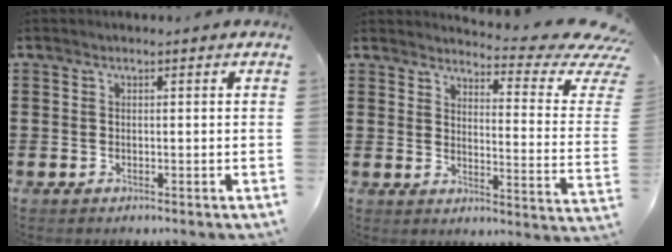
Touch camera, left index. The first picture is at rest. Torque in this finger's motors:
{"motor_torque": [2.14, 0.00, 0.40, 0.03]}